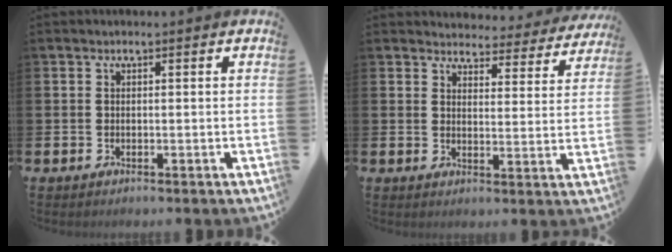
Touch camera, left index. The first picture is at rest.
{"total": 3.9, "force": [3.8, 1.0, 0.2], "torque": [-0.010, -0.032, 0.062]}